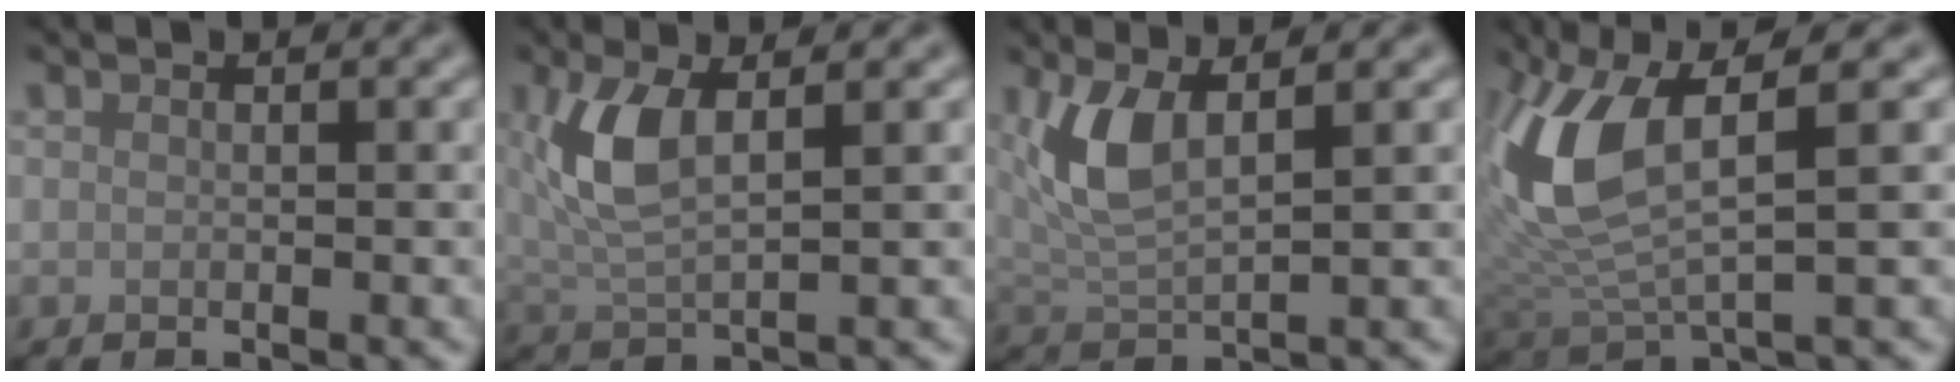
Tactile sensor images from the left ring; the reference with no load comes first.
{"total": 4.7, "force": [1.4, 1.8, 4.1], "torque": [-0.096, 0.004, 0.030]}
{"total": 4.3, "force": [1.7, 1.5, 3.6], "torque": [-0.086, -0.002, 0.037]}
{"total": 7.9, "force": [2.2, 2.9, 7.0], "torque": [-0.166, 0.000, 0.045]}